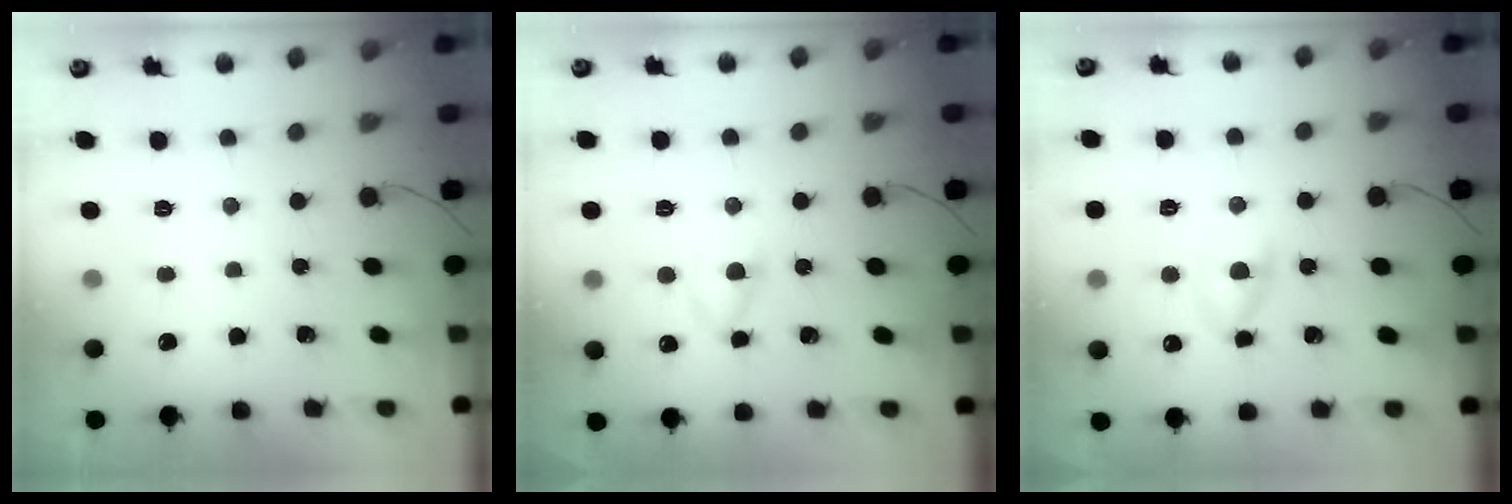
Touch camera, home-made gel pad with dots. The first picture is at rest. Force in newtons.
{"total": 4.6, "press": 4.4, "slide": 1.2}
{"total": 4.6, "press": 4.5, "slide": 1.2}